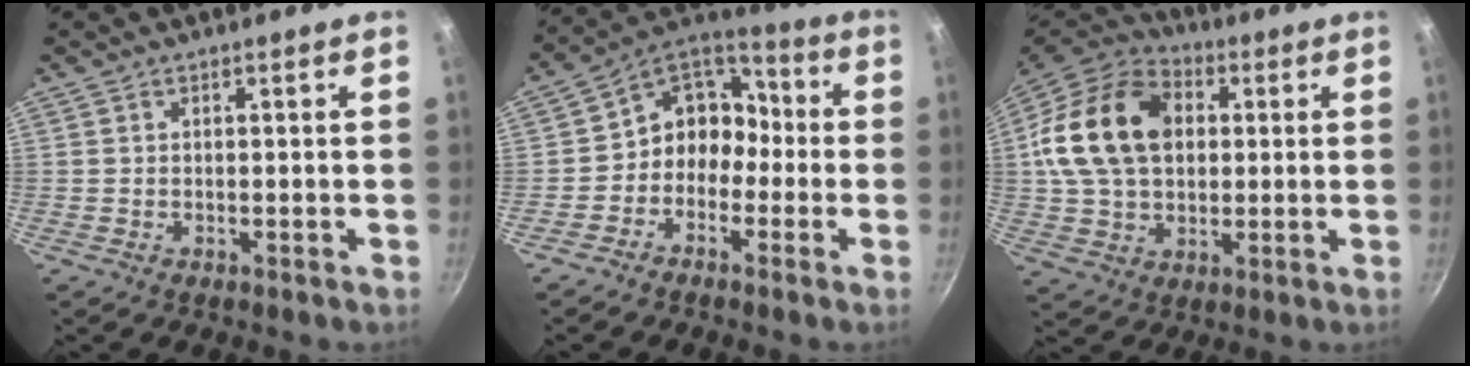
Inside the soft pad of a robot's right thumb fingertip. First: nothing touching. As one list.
[{"total": 10.0, "force": [-2.6, 8.4, 4.6], "torque": [-0.030, 0.059, -0.069]}, {"total": 20.9, "force": [3.6, 15.2, 13.9], "torque": [-0.234, 0.023, 0.056]}]